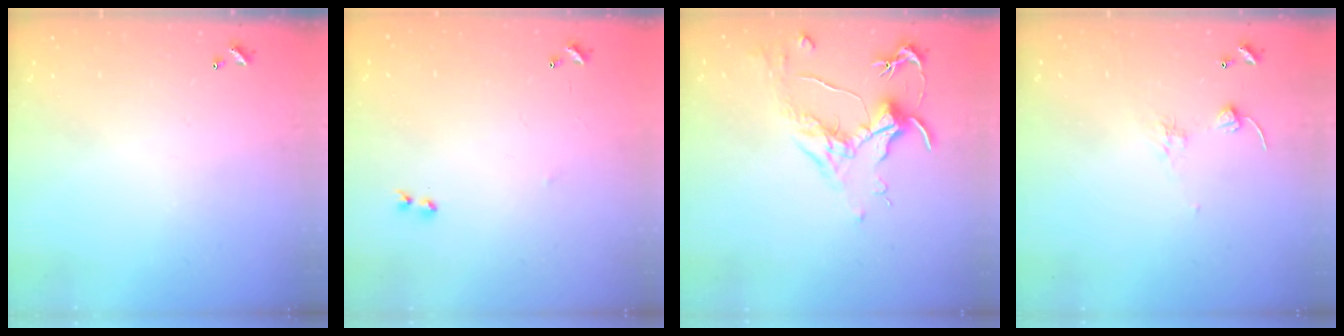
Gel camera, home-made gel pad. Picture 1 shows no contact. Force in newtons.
{"total": 7.7, "press": 7.6, "slide": 0.7}
{"total": 1.8, "press": 1.6, "slide": 0.9}
{"total": 1.7, "press": 1.5, "slide": 0.7}